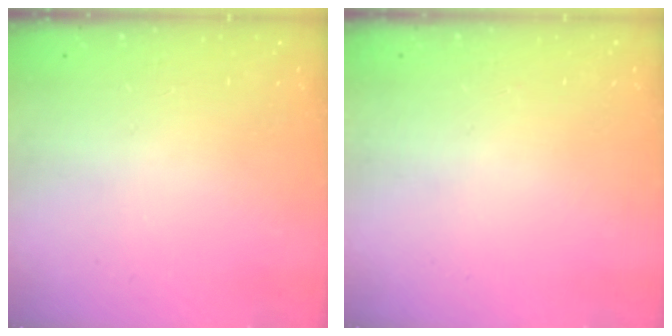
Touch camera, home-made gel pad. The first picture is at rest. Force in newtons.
{"total": 0.0}